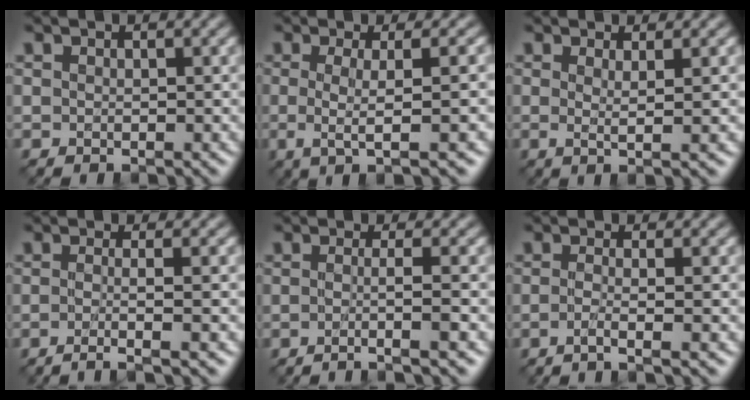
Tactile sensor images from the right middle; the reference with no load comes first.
{"total": 4.8, "force": [-0.4, 1.0, 4.7], "torque": [-0.080, -0.002, -0.011]}
{"total": 2.4, "force": [0.4, 0.5, 2.3], "torque": [-0.041, -0.005, 0.000]}
{"total": 3.4, "force": [-1.1, 1.0, 3.1], "torque": [-0.027, -0.007, -0.036]}
{"total": 3.4, "force": [-1.2, 0.8, 3.1], "torque": [-0.028, -0.006, -0.038]}
{"total": 2.6, "force": [-0.9, 0.8, 2.3], "torque": [-0.026, -0.009, -0.032]}